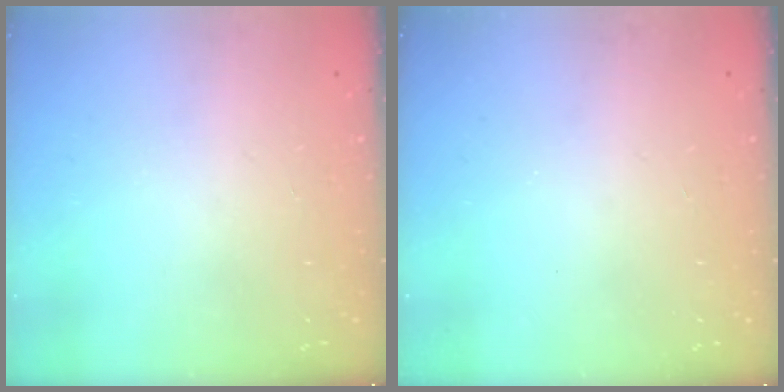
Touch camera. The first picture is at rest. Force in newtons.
{"total": 0.0}